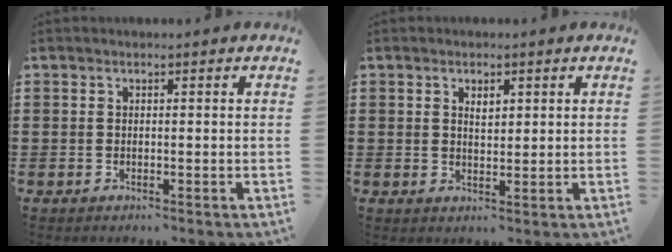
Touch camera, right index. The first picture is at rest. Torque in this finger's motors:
{"motor_torque": [0.10, 0.63, 0.02, 0.00]}